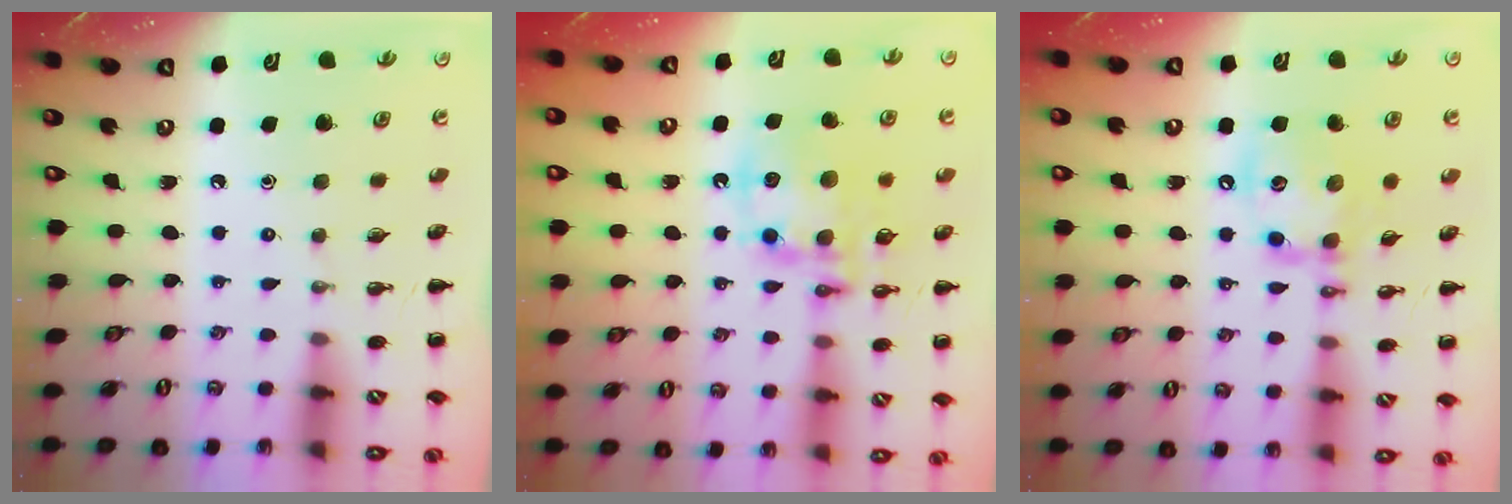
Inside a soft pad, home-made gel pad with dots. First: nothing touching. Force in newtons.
{"total": 13.7, "press": 13.3, "slide": 3.3}
{"total": 14.1, "press": 14.0, "slide": 1.7}